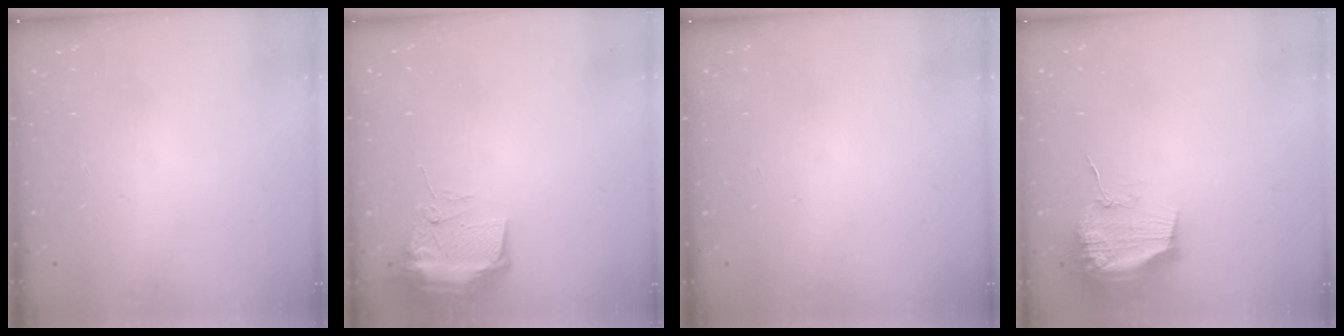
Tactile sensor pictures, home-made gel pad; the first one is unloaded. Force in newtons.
{"total": 9.8, "press": 9.7, "slide": 1.2}
{"total": 0.0}
{"total": 15.6, "press": 15.6, "slide": 0.1}